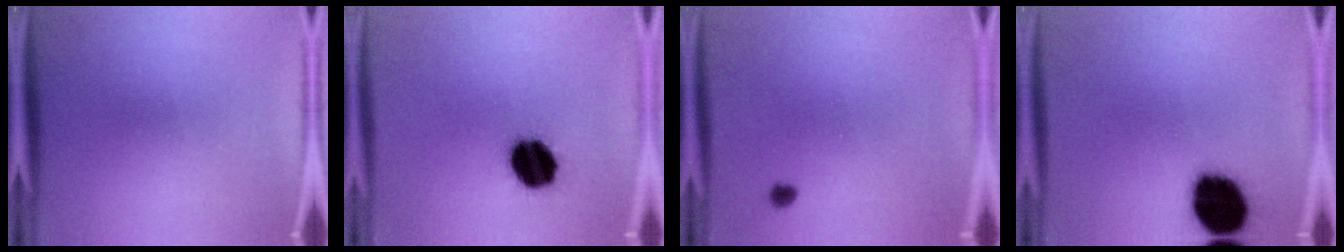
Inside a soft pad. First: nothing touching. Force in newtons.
{"total": 13.6}
{"total": 1.1}
{"total": 17.7}